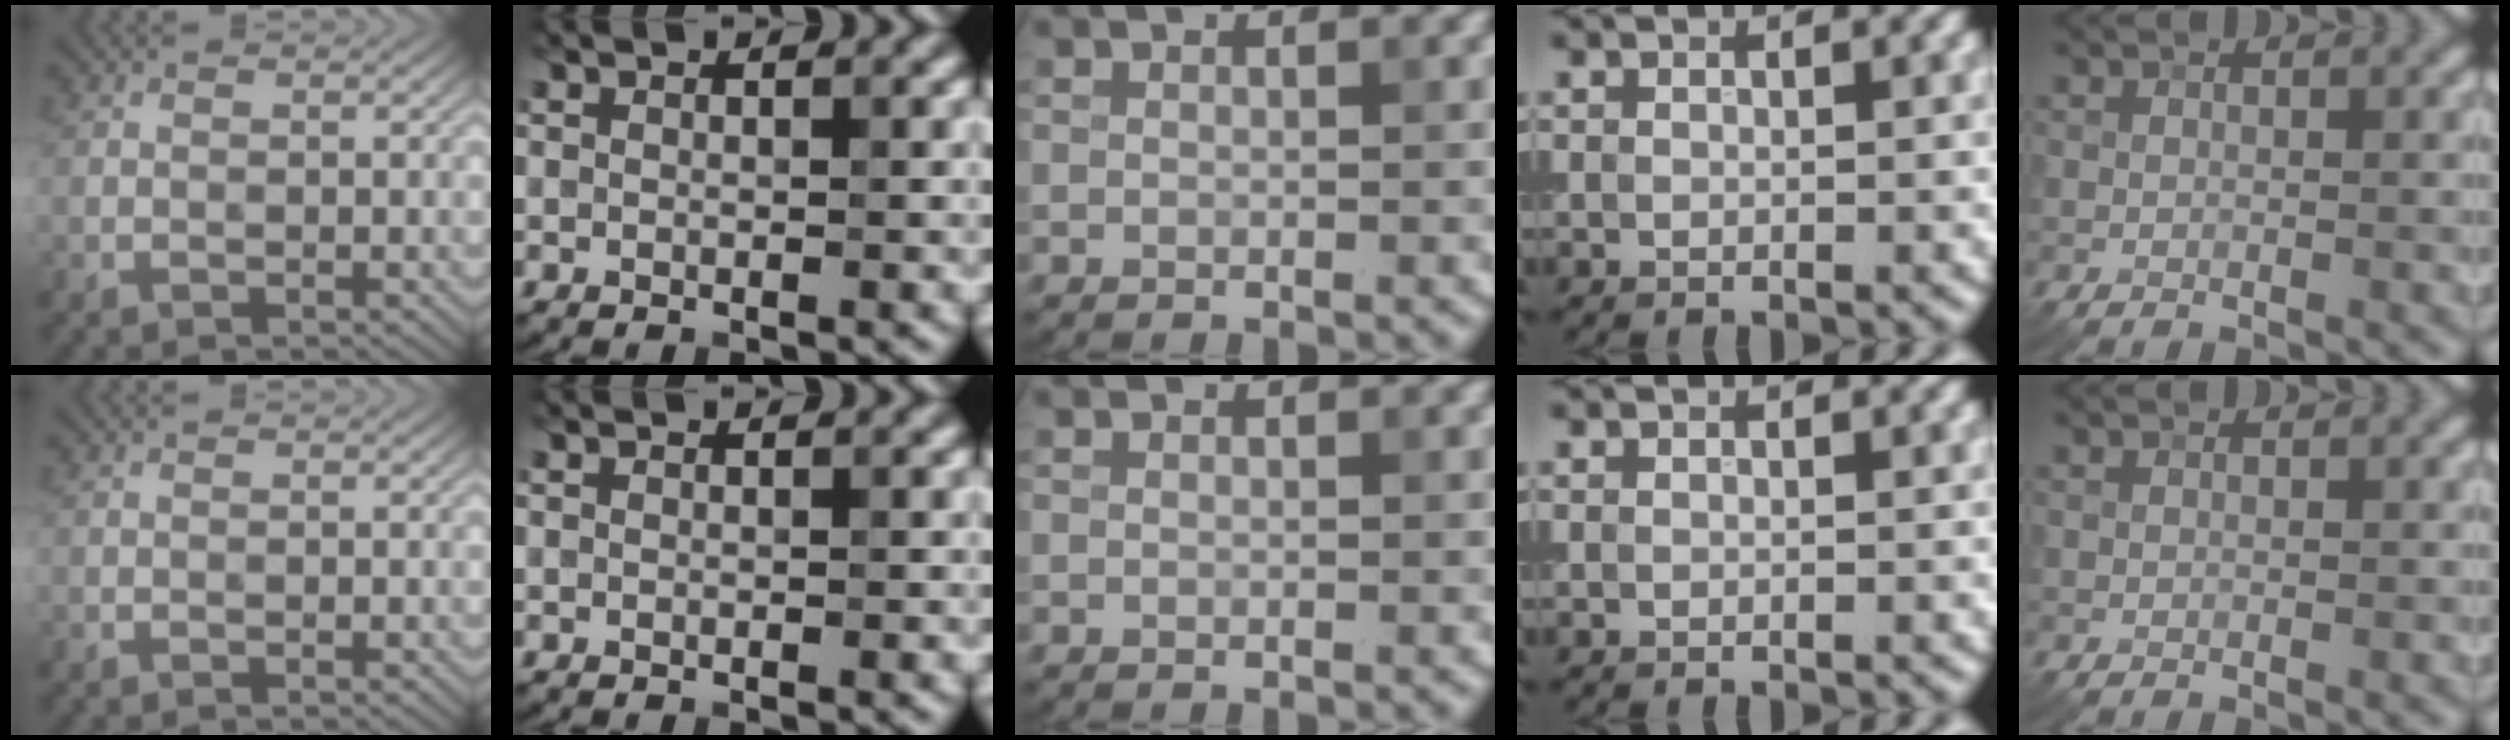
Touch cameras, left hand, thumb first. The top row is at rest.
{}